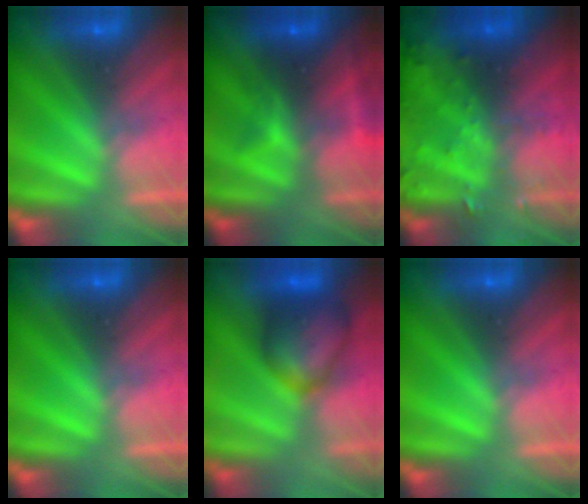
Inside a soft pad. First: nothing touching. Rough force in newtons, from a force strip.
{"total": 2.5}
{"total": 9.3}
{"total": 0.0}
{"total": 6.6}
{"total": 0.0}